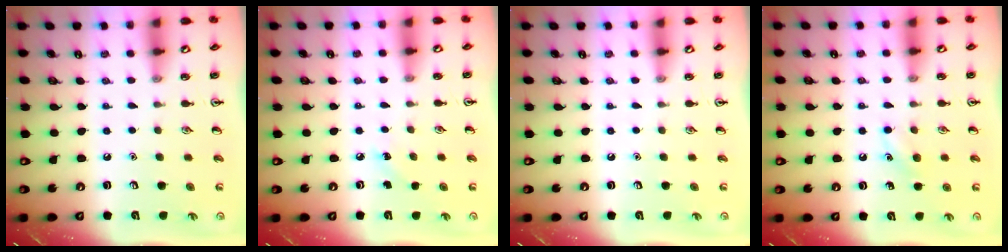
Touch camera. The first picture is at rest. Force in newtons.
{"total": 4.7, "press": 4.4, "slide": 1.6}
{"total": 0.0}
{"total": 5.8, "press": 5.7, "slide": 1.4}